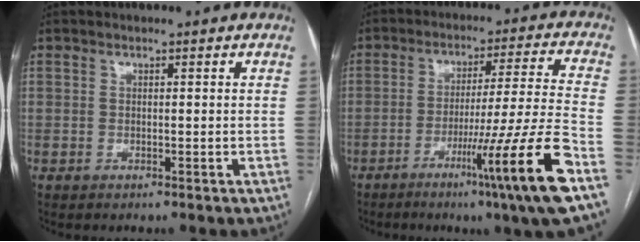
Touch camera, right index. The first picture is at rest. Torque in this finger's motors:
{"motor_torque": [1.18, -0.63, 0.43, 0.09]}